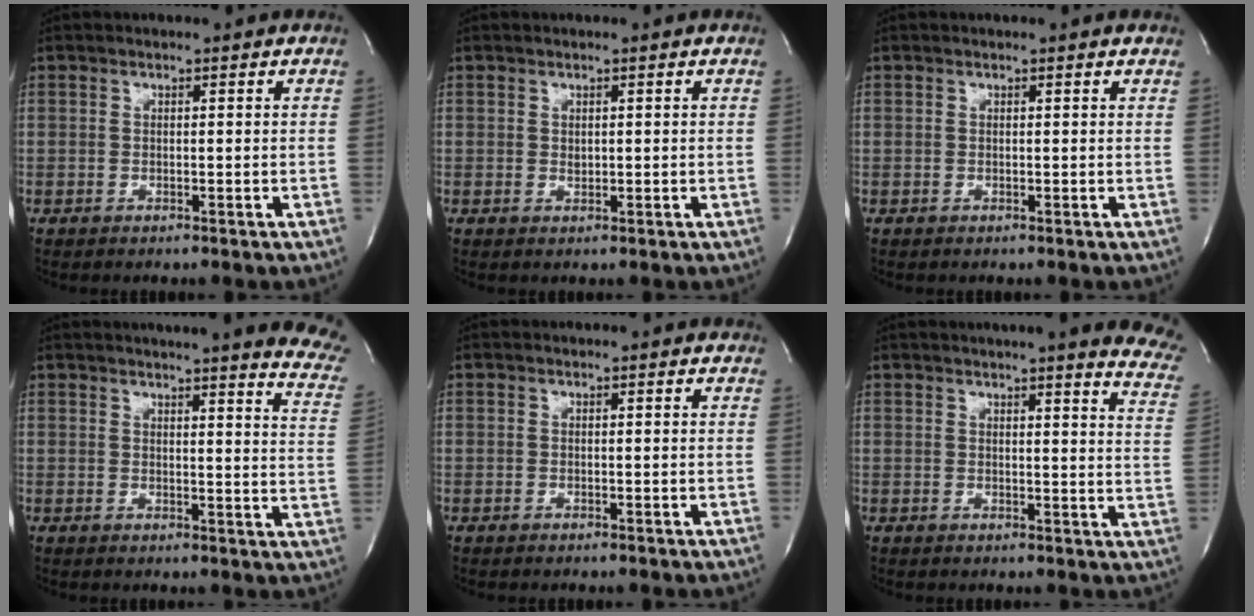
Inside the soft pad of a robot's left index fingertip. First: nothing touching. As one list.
[{"total": 0.6, "force": [0.2, 0.4, 0.4], "torque": [-0.006, 0.000, 0.006]}, {"total": 1.0, "force": [0.9, 0.1, 0.3], "torque": [-0.010, 0.001, 0.004]}, {"total": 19.5, "force": [17.0, 1.9, 9.3], "torque": [-0.109, -0.056, 0.179]}, {"total": 0.8, "force": [0.7, 0.3, 0.3], "torque": [-0.009, 0.002, 0.001]}, {"total": 17.1, "force": [14.3, 2.1, 9.1], "torque": [-0.102, -0.033, 0.148]}]